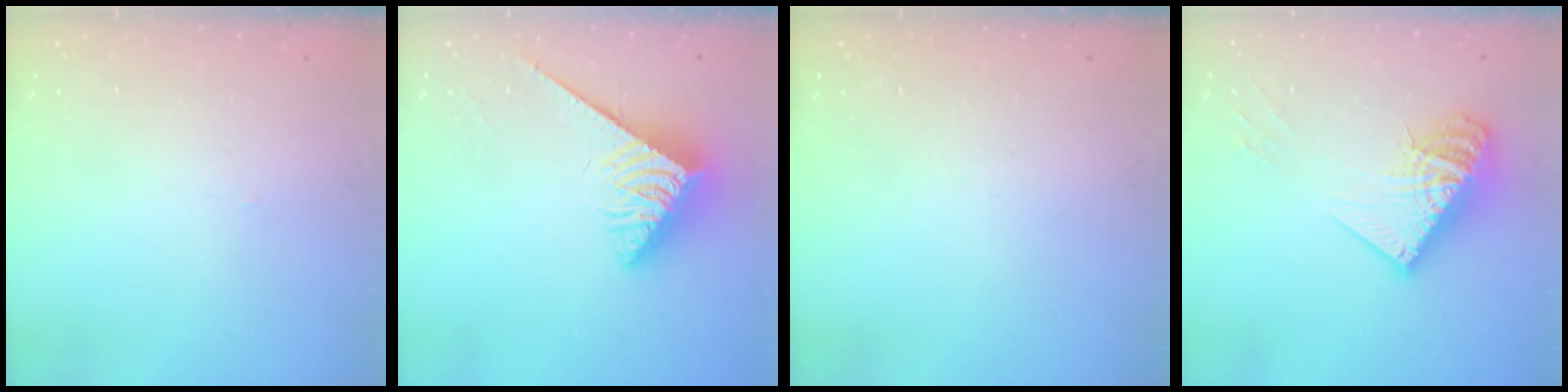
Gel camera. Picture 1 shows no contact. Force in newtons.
{"total": 4.0, "press": 3.9, "slide": 0.7}
{"total": 0.0}
{"total": 15.0, "press": 14.9, "slide": 1.6}